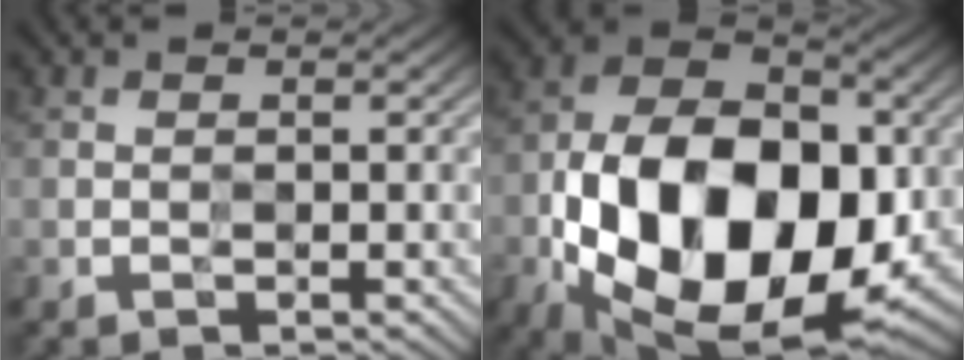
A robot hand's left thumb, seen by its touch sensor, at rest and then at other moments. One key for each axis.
{"total": 21.1, "fx": -5.2, "fy": 12.9, "fz": 15.9, "tx": -0.309, "ty": -0.031, "tz": -0.081}